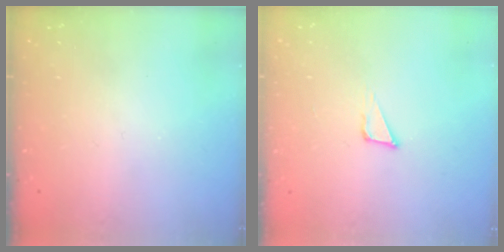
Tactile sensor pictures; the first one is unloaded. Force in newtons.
{"total": 3.3, "press": 3.2, "slide": 0.8}